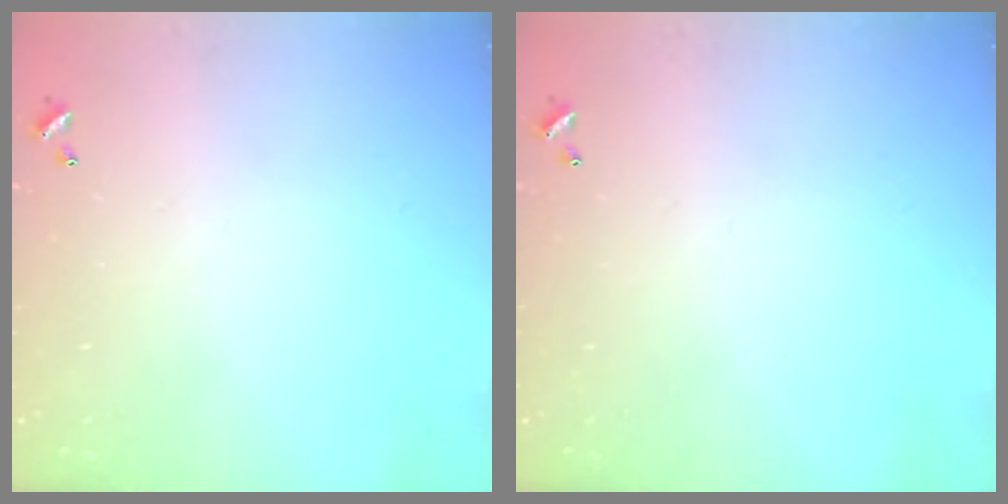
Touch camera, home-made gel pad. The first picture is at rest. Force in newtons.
{"total": 0.0}